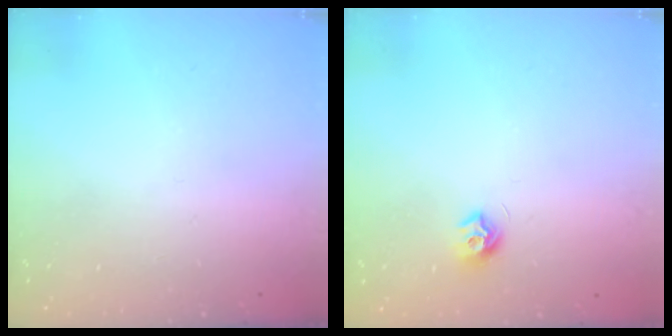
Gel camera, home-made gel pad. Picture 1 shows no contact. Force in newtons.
{"total": 7.6, "press": 7.6, "slide": 0.8}